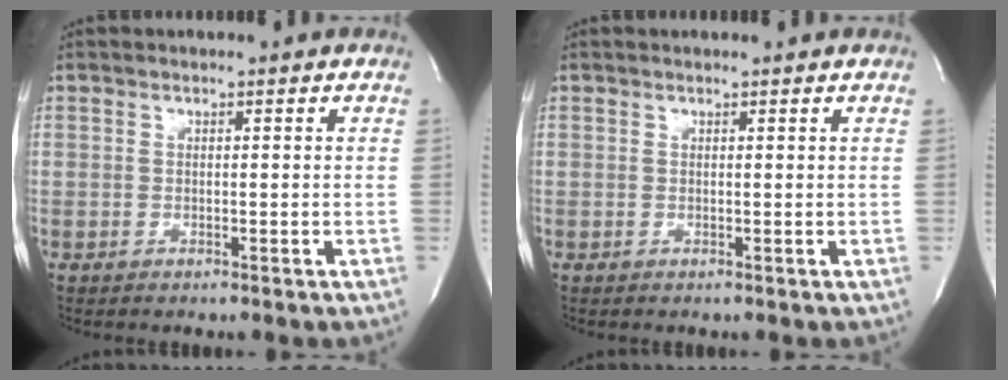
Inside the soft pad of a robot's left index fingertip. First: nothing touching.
{"total": 1.6, "force": [1.6, 0.0, 0.3], "torque": [-0.012, 0.005, 0.017]}